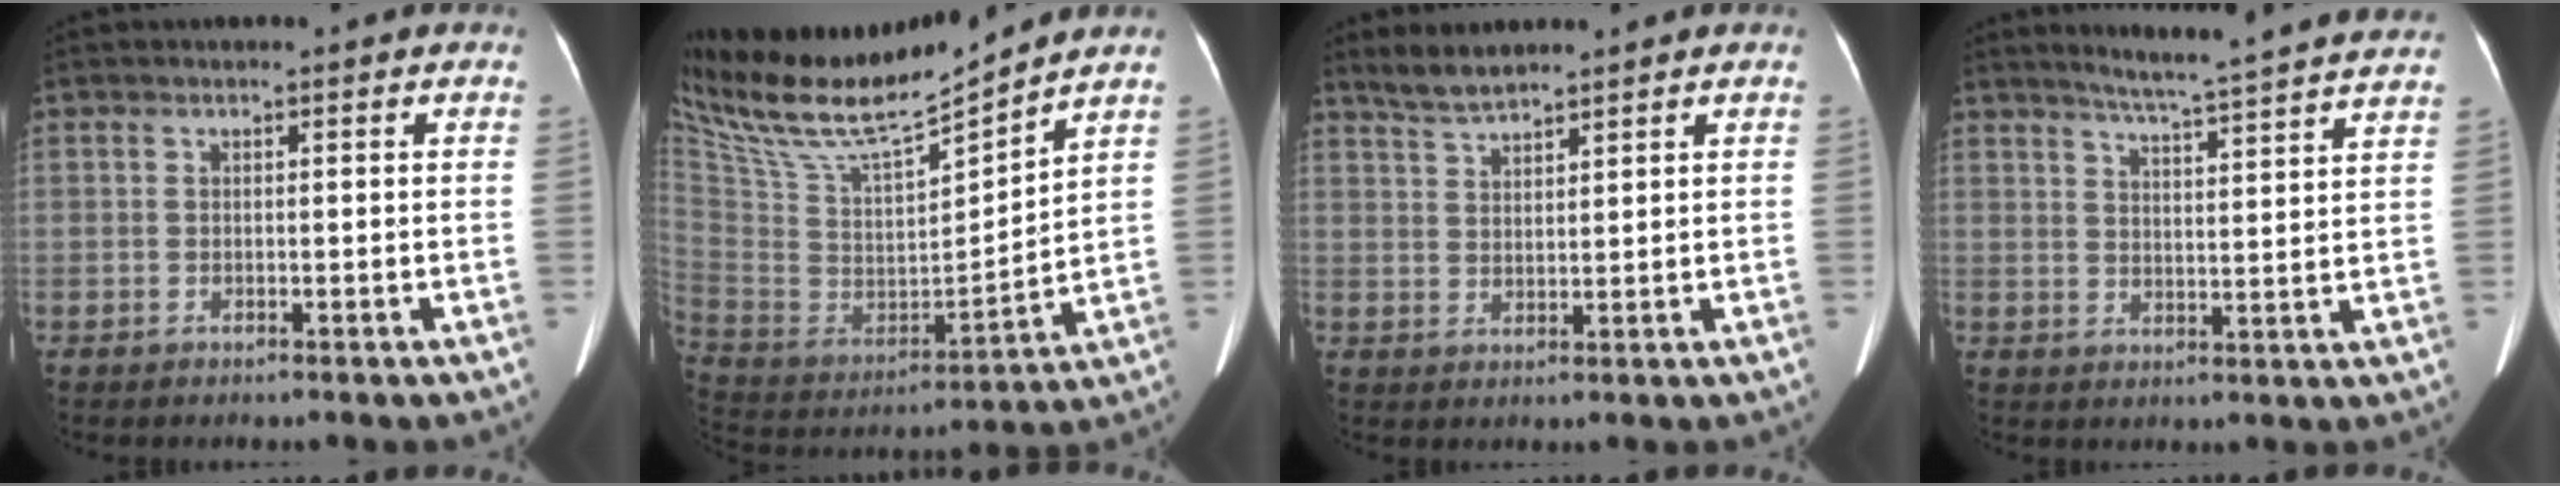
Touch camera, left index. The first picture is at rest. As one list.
[{"total": 19.1, "force": [17.0, 1.3, 8.5], "torque": [-0.181, -0.009, 0.318]}, {"total": 3.9, "force": [3.7, 0.3, 1.2], "torque": [-0.031, 0.010, 0.075]}, {"total": 16.0, "force": [14.7, -0.8, 6.5], "torque": [-0.105, -0.022, 0.184]}]